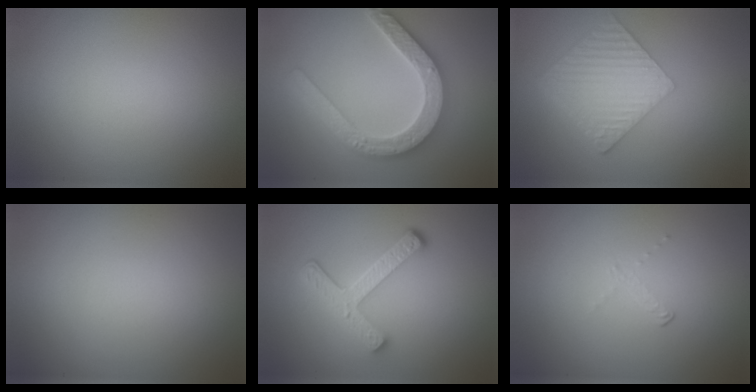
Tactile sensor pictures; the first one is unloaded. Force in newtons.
{"total": 5.1, "press": 5.0, "slide": 0.9}
{"total": 6.2, "press": 4.3, "slide": 4.4}
{"total": 0.0}
{"total": 4.5, "press": 3.4, "slide": 2.8}
{"total": 0.8, "press": 0.3, "slide": 0.7}